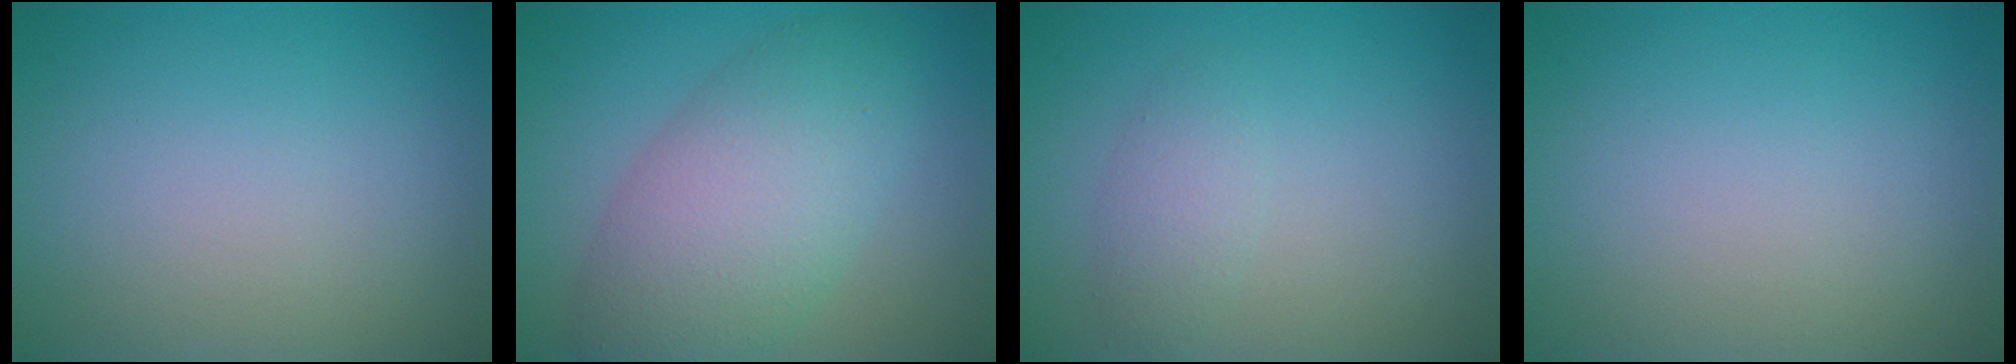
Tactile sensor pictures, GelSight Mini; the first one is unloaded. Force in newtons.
{"total": 7.6, "press": 7.6, "slide": 0.1}
{"total": 1.8, "press": 1.8, "slide": 0.1}
{"total": 0.0}